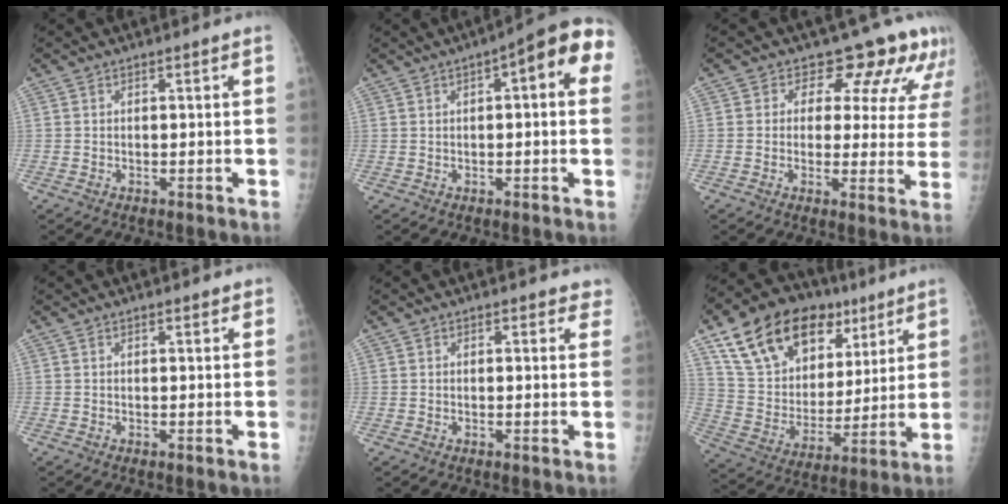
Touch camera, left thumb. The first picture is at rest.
{"total": 11.5, "force": [3.5, 3.9, 10.3], "torque": [-0.105, 0.023, 0.031]}
{"total": 11.4, "force": [8.7, 6.1, 4.1], "torque": [0.002, -0.038, 0.075]}
{"total": 1.4, "force": [1.1, 0.5, 0.7], "torque": [-0.007, -0.003, 0.014]}
{"total": 2.9, "force": [2.4, 1.7, 0.1], "torque": [0.036, -0.011, 0.014]}
{"total": 24.0, "force": [13.5, 14.8, 13.1], "torque": [-0.193, -0.017, 0.240]}